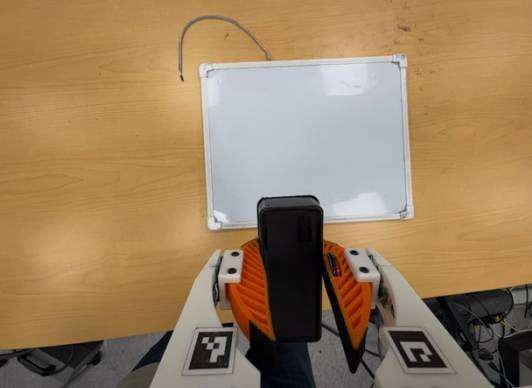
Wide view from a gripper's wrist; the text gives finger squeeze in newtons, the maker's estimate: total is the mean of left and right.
{"total": 10.7, "left": 10.7, "right": 10.7}